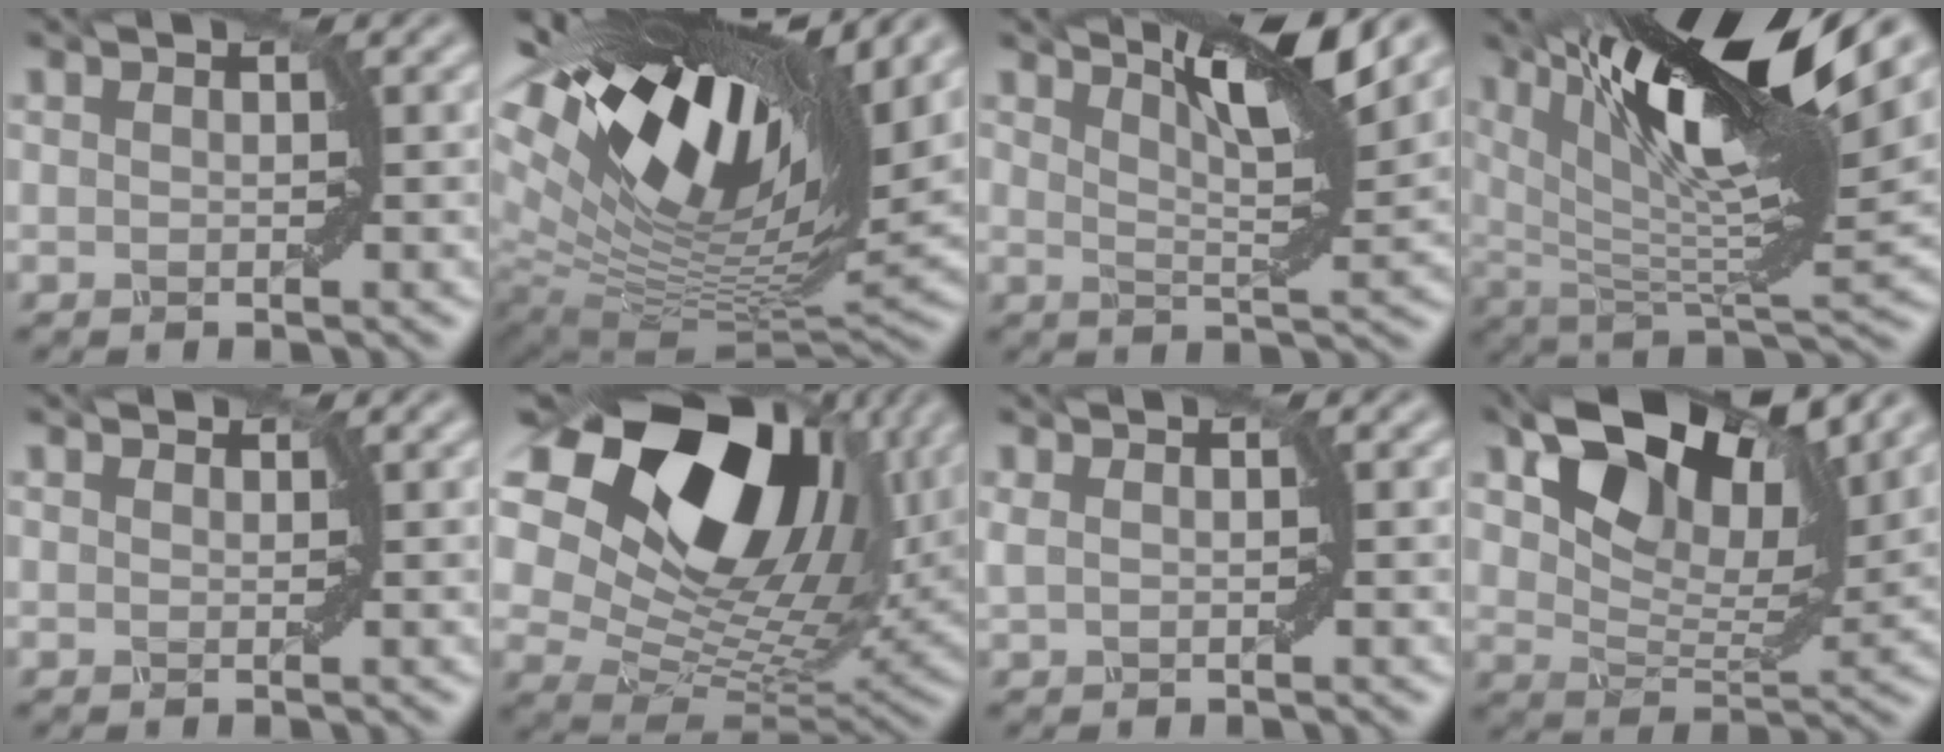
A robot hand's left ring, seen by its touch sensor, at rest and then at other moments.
{"total": 17.0, "force": [8.6, 6.5, 13.2], "torque": [-0.258, 0.039, 0.140]}
{"total": 5.8, "force": [4.0, 0.6, 4.2], "torque": [-0.071, 0.001, 0.069]}
{"total": 14.3, "force": [7.4, 3.2, 11.8], "torque": [-0.202, 0.014, 0.139]}
{"total": 0.6, "force": [0.6, 0.1, -0.1], "torque": [-0.001, 0.000, 0.011]}
{"total": 16.8, "force": [7.7, 10.4, 10.7], "torque": [-0.199, 0.022, 0.138]}
{"total": 1.0, "force": [0.5, 0.4, 0.7], "torque": [-0.019, 0.004, 0.012]}
{"total": 10.6, "force": [6.5, 4.9, 6.7], "torque": [-0.121, 0.008, 0.119]}